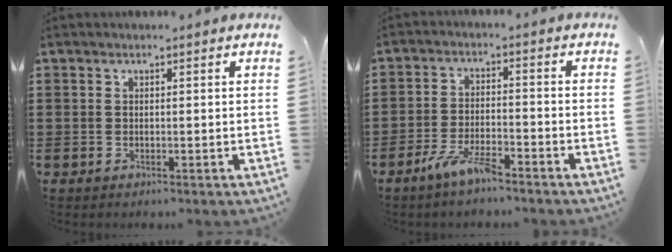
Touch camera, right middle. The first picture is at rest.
{"total": 5.5, "force": [-4.0, 1.0, 3.6], "torque": [-0.079, -0.006, -0.076]}